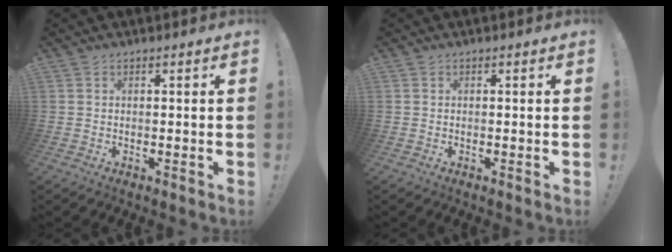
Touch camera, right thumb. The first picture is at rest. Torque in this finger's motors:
{"motor_torque": [0.04, 0.08, 0.11, -0.08, 0.09]}